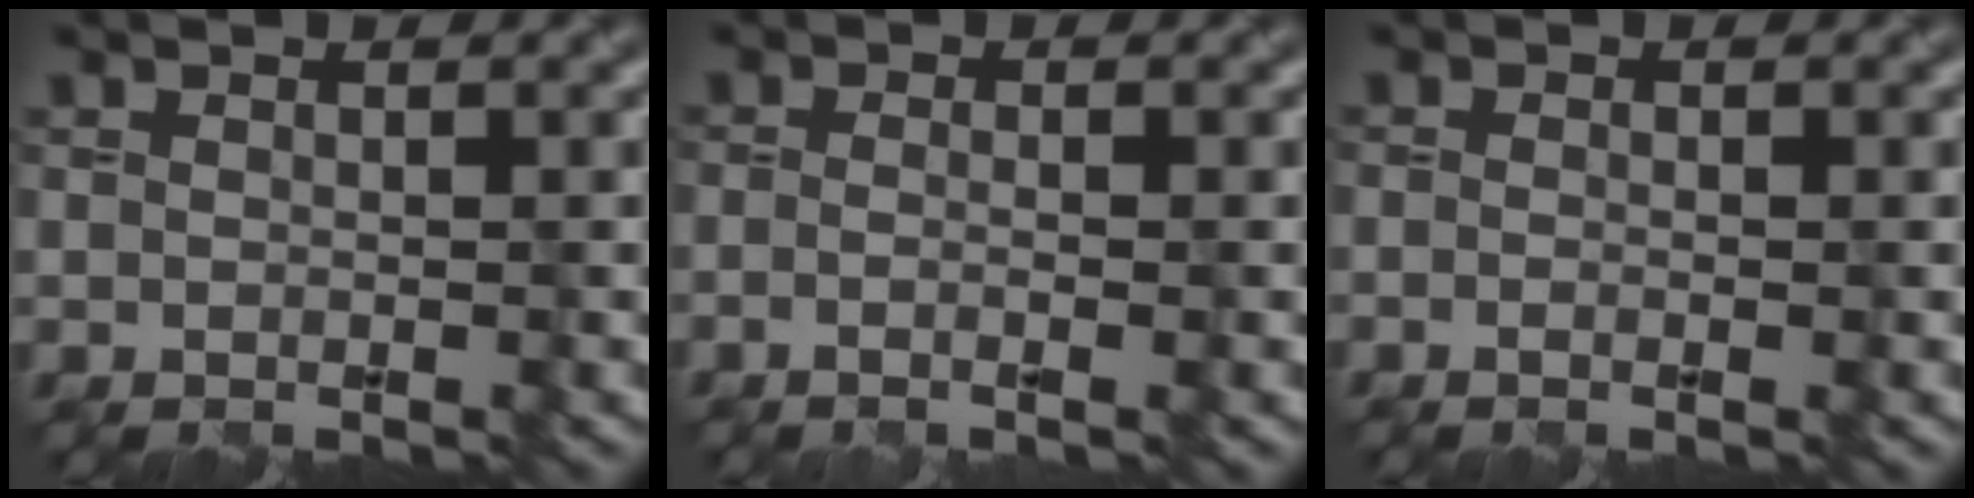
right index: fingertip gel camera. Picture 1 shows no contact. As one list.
[{"total": 1.4, "force": [-1.1, 0.0, 0.8], "torque": [-0.011, -0.001, -0.017]}, {"total": 1.1, "force": [-1.0, -0.4, 0.1], "torque": [-0.005, 0.000, -0.010]}]